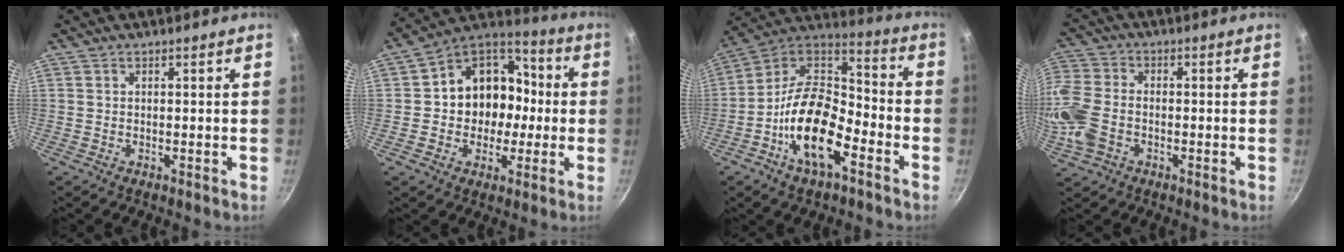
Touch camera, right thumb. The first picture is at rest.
{"total": 15.3, "force": [-0.8, 13.0, 8.0], "torque": [-0.081, 0.046, -0.024]}
{"total": 18.9, "force": [-7.6, 9.4, 14.5], "torque": [-0.239, 0.057, -0.157]}
{"total": 14.4, "force": [-3.7, 10.6, 9.0], "torque": [-0.221, 0.023, -0.087]}